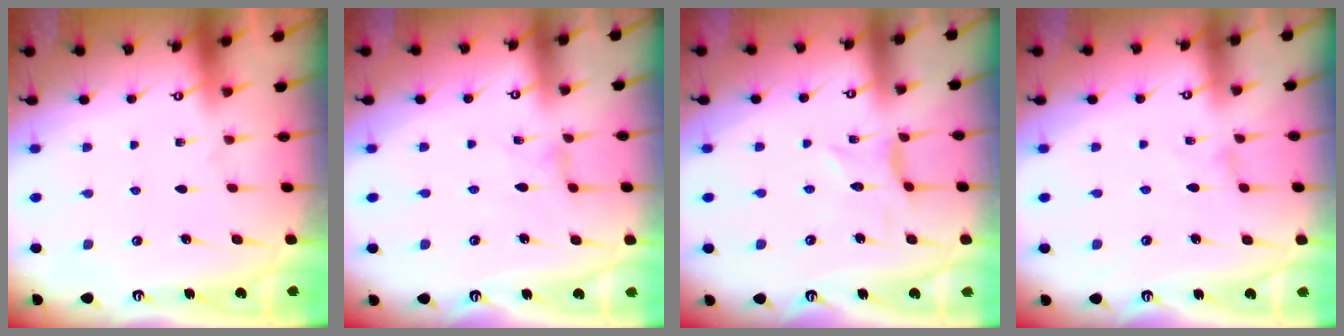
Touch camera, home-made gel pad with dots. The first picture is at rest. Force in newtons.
{"total": 0.0}
{"total": 0.9, "press": 0.8, "slide": 0.1}
{"total": 0.0}